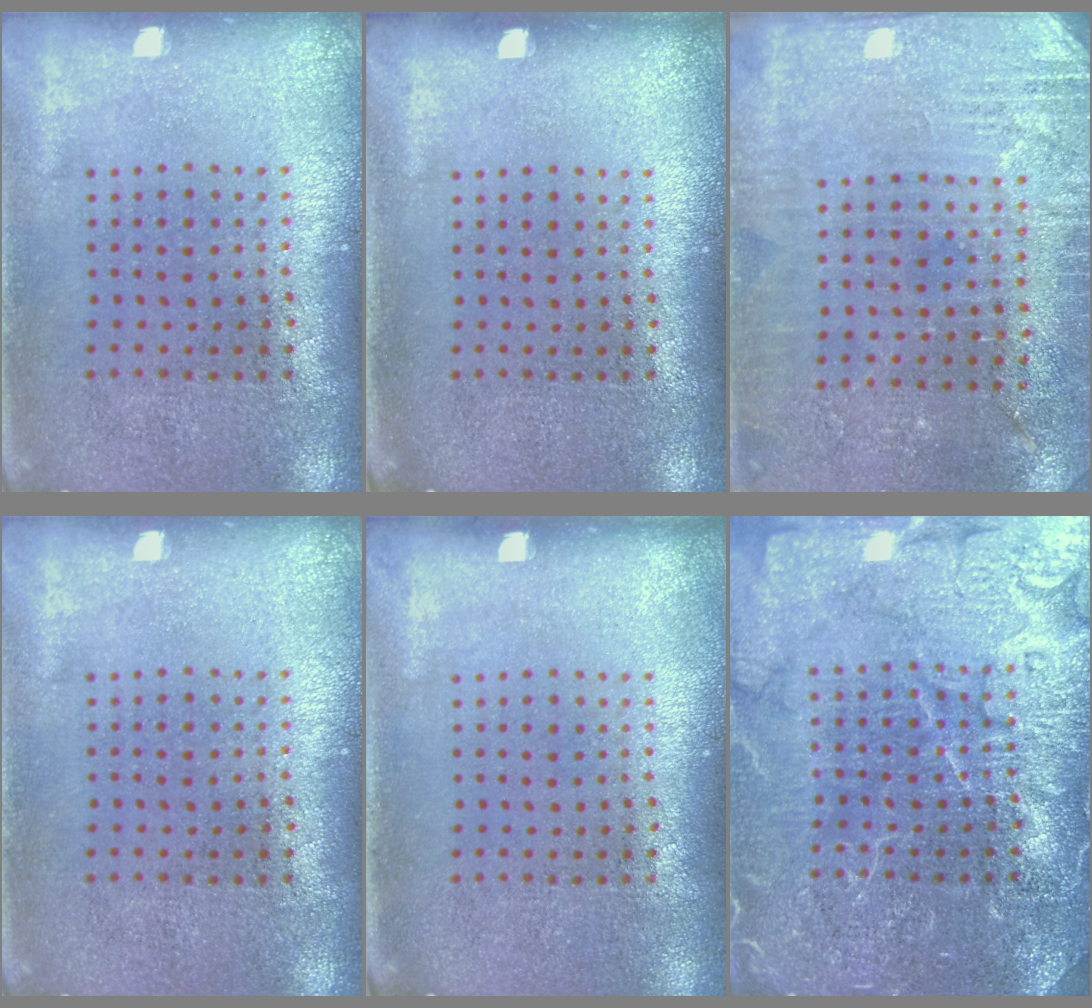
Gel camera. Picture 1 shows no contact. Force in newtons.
{"total": 0.0}
{"total": 2.8, "press": 2.8, "slide": 0.4}
{"total": 0.0}
{"total": 0.0}
{"total": 7.2, "press": 7.1, "slide": 1.0}